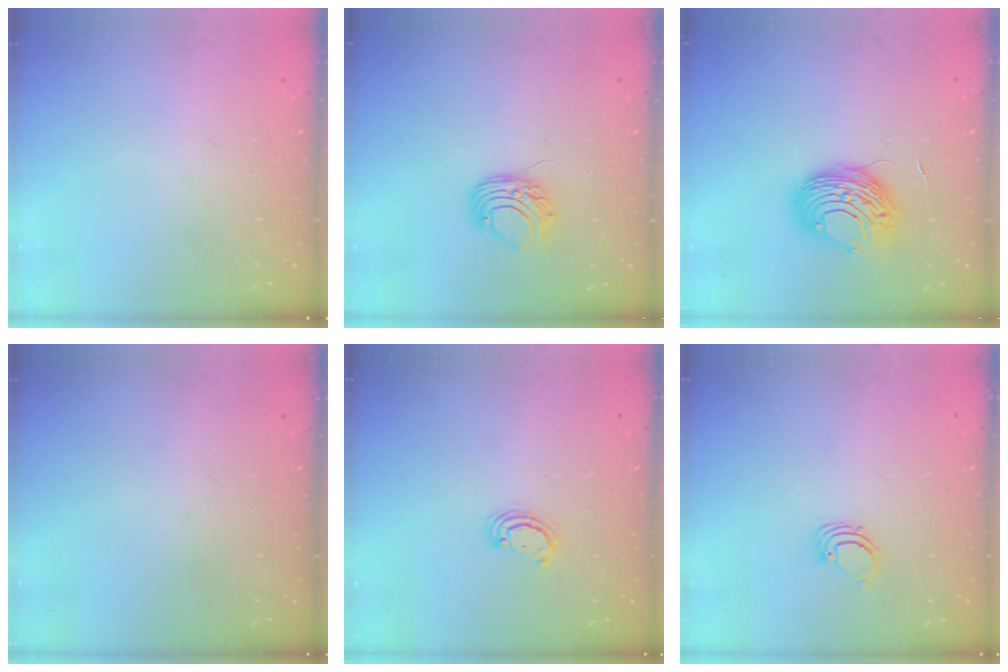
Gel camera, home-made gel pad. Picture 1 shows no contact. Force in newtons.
{"total": 7.5, "press": 7.4, "slide": 0.7}
{"total": 10.4, "press": 10.4, "slide": 0.5}
{"total": 0.0}
{"total": 2.9, "press": 2.8, "slide": 0.3}
{"total": 2.2, "press": 2.2, "slide": 0.2}